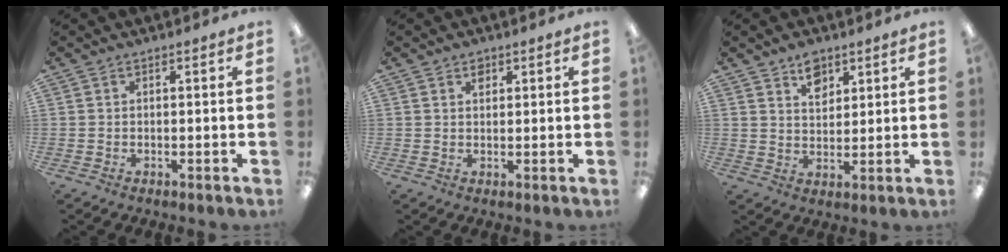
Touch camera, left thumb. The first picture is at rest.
{"total": 1.8, "force": [1.3, 1.1, 0.4], "torque": [-0.002, -0.003, 0.023]}
{"total": 5.9, "force": [4.2, 3.5, 2.2], "torque": [-0.024, -0.018, 0.074]}